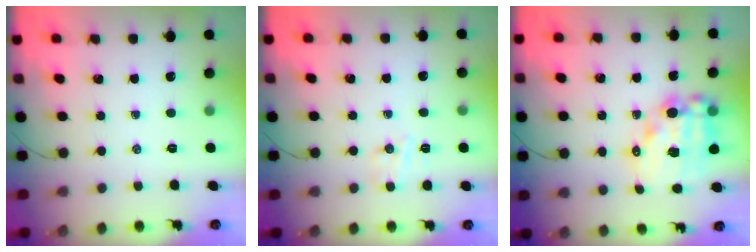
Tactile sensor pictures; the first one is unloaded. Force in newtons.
{"total": 4.0, "press": 3.9, "slide": 0.8}
{"total": 14.8, "press": 14.4, "slide": 3.3}